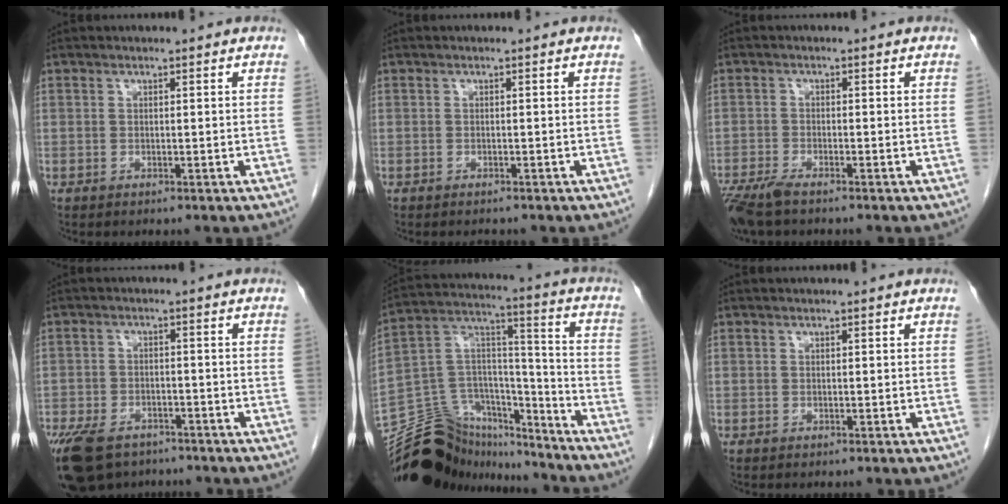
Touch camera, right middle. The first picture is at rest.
{"total": 0.8, "force": [-0.7, 0.1, 0.1], "torque": [-0.009, -0.004, -0.009]}
{"total": 4.8, "force": [-3.7, 0.8, 2.8], "torque": [-0.057, -0.012, -0.068]}
{"total": 12.4, "force": [-8.7, 6.7, 5.7], "torque": [-0.135, -0.009, -0.131]}
{"total": 20.1, "force": [-18.2, 7.2, 4.4], "torque": [-0.084, 0.066, -0.295]}
{"total": 0.0}